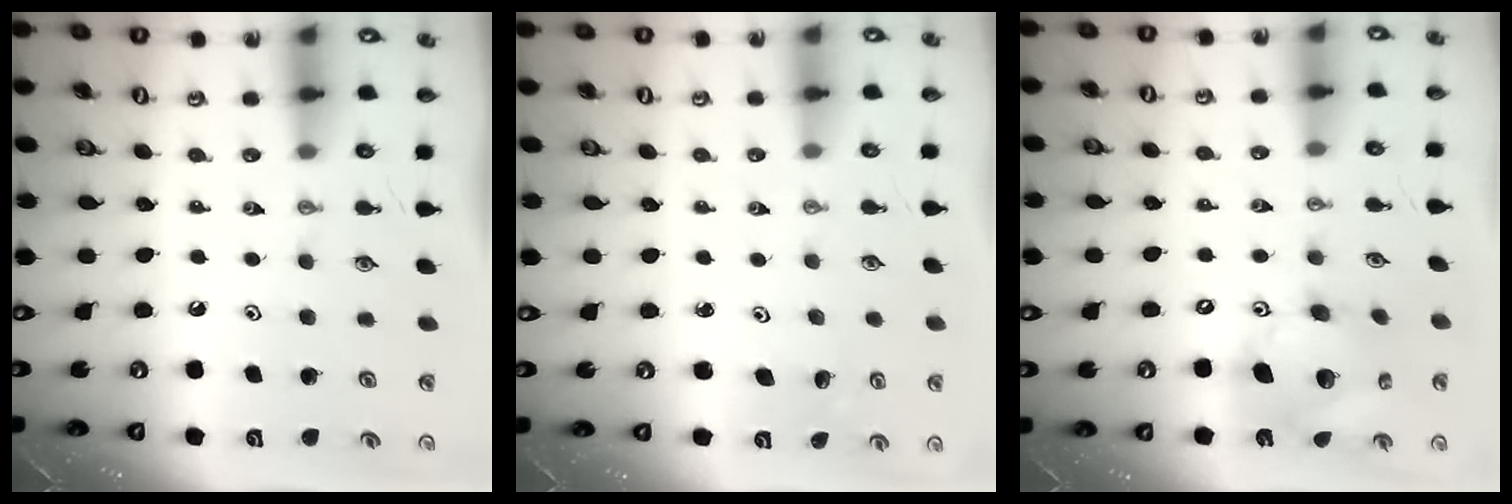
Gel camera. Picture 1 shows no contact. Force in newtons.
{"total": 3.0, "press": 3.0, "slide": 0.2}
{"total": 15.7, "press": 15.6, "slide": 2.3}